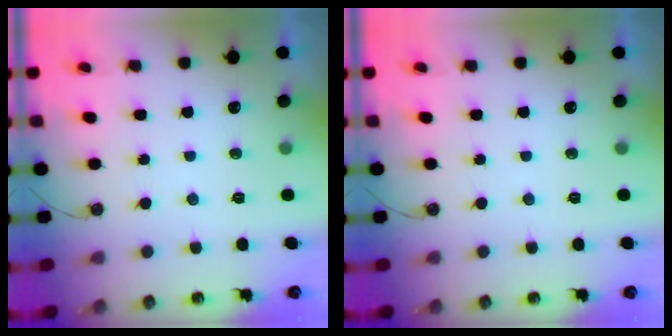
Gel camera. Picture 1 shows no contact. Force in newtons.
{"total": 0.0}